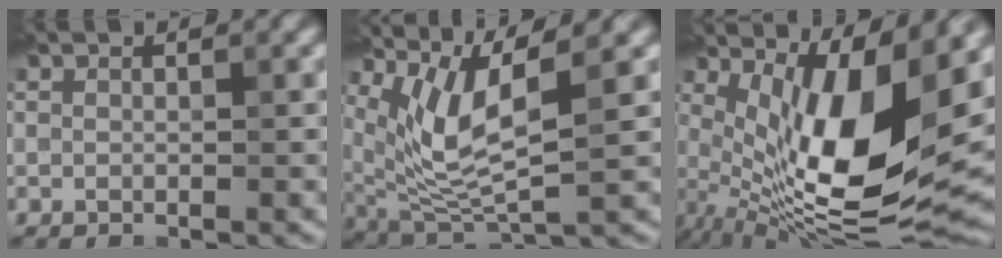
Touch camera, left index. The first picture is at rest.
{"total": 7.0, "force": [2.9, 1.8, 6.1], "torque": [-0.135, -0.010, 0.065]}
{"total": 13.4, "force": [2.2, 4.3, 12.5], "torque": [-0.213, -0.017, 0.042]}